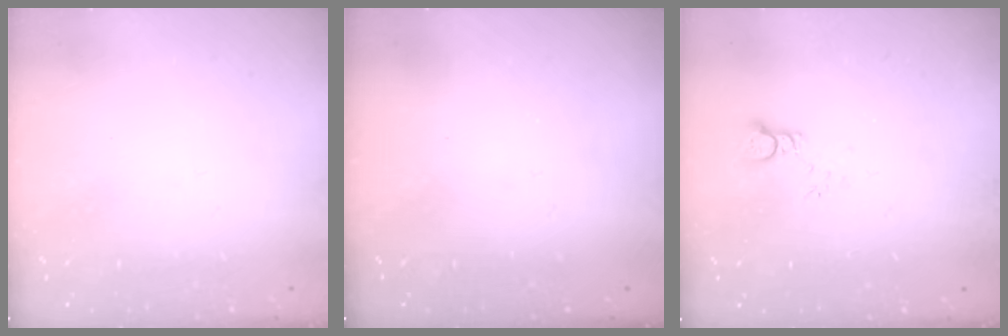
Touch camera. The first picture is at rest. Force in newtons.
{"total": 0.0}
{"total": 2.2, "press": 2.2, "slide": 0.1}